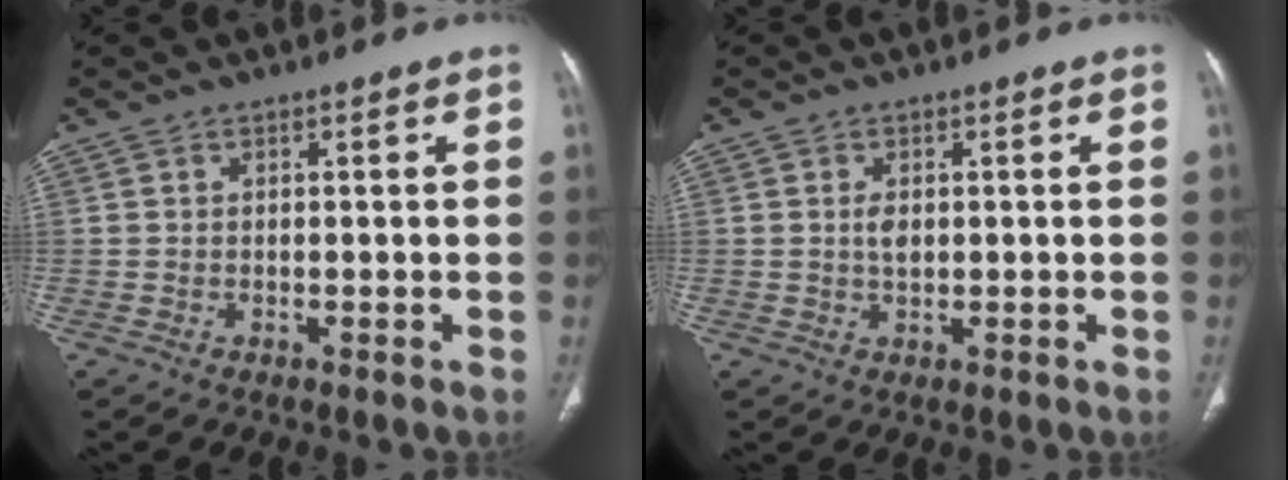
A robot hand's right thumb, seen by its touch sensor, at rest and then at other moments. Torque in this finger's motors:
{"motor_torque": [0.50, 0.87, 0.51, 0.29, 0.03]}